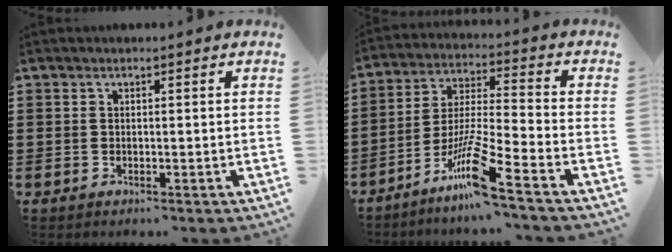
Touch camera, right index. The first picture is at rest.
{"total": 10.7, "force": [-7.5, -0.1, 7.6], "torque": [-0.170, -0.017, -0.154]}